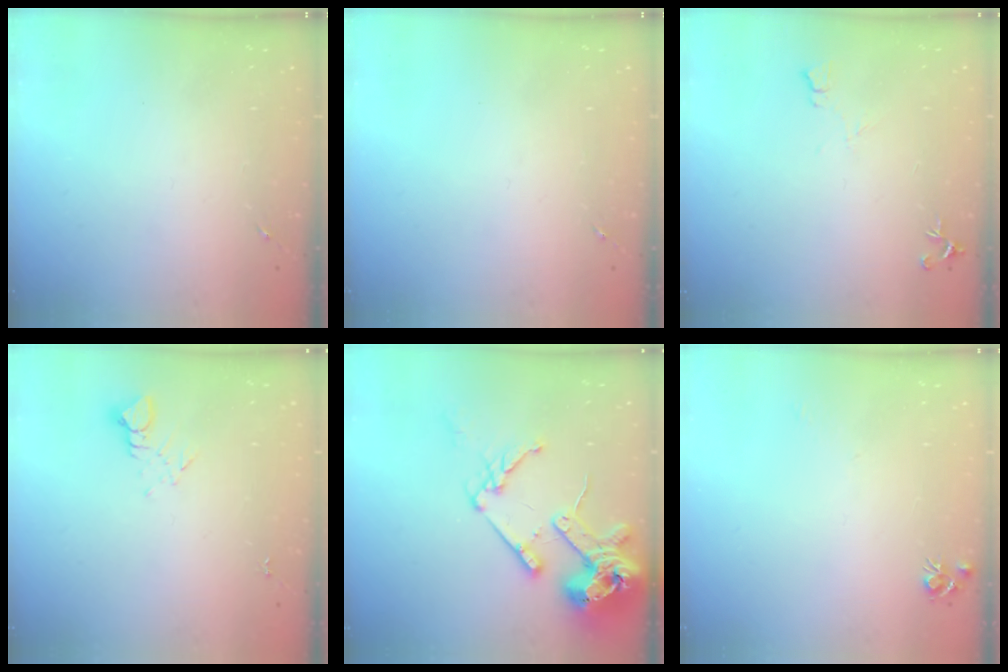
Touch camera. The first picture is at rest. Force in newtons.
{"total": 0.0}
{"total": 5.9, "press": 5.8, "slide": 1.0}
{"total": 3.9, "press": 3.9, "slide": 0.3}
{"total": 17.6, "press": 17.4, "slide": 2.3}
{"total": 5.1, "press": 5.0, "slide": 0.7}